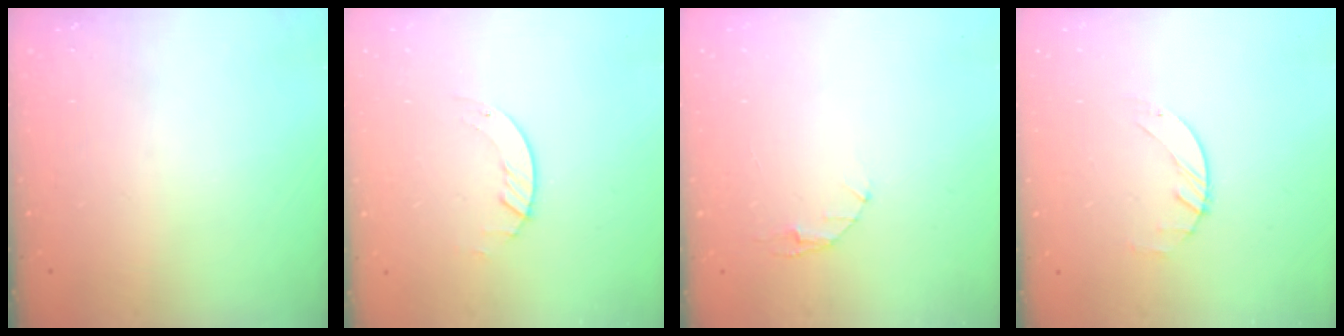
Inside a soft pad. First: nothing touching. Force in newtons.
{"total": 1.2, "press": 1.1, "slide": 0.2}
{"total": 2.9, "press": 2.9, "slide": 0.4}
{"total": 1.4, "press": 1.3, "slide": 0.2}